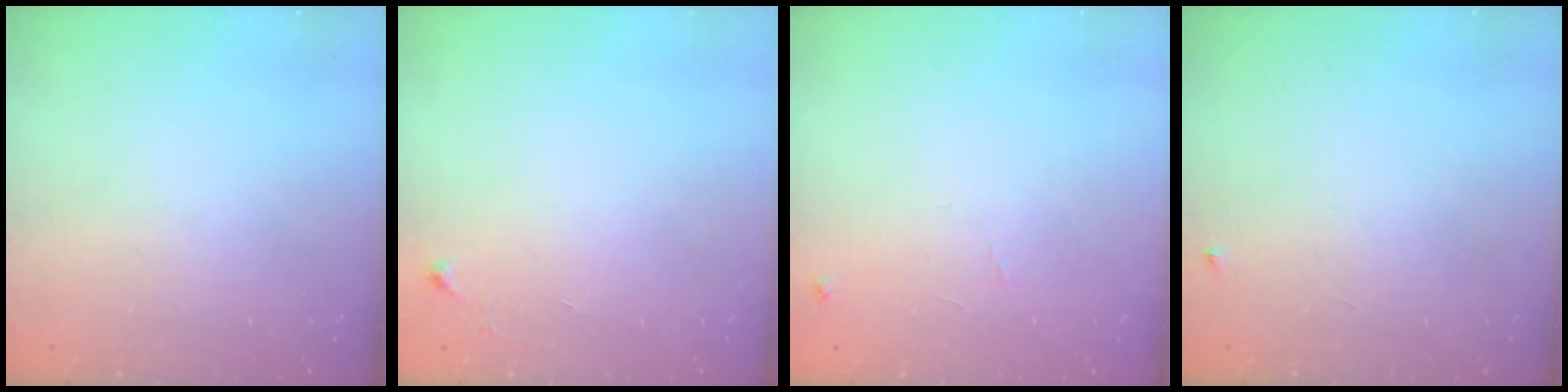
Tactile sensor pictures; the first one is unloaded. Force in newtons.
{"total": 3.9, "press": 3.8, "slide": 0.6}
{"total": 6.2, "press": 6.2, "slide": 0.8}
{"total": 2.3, "press": 2.3, "slide": 0.3}